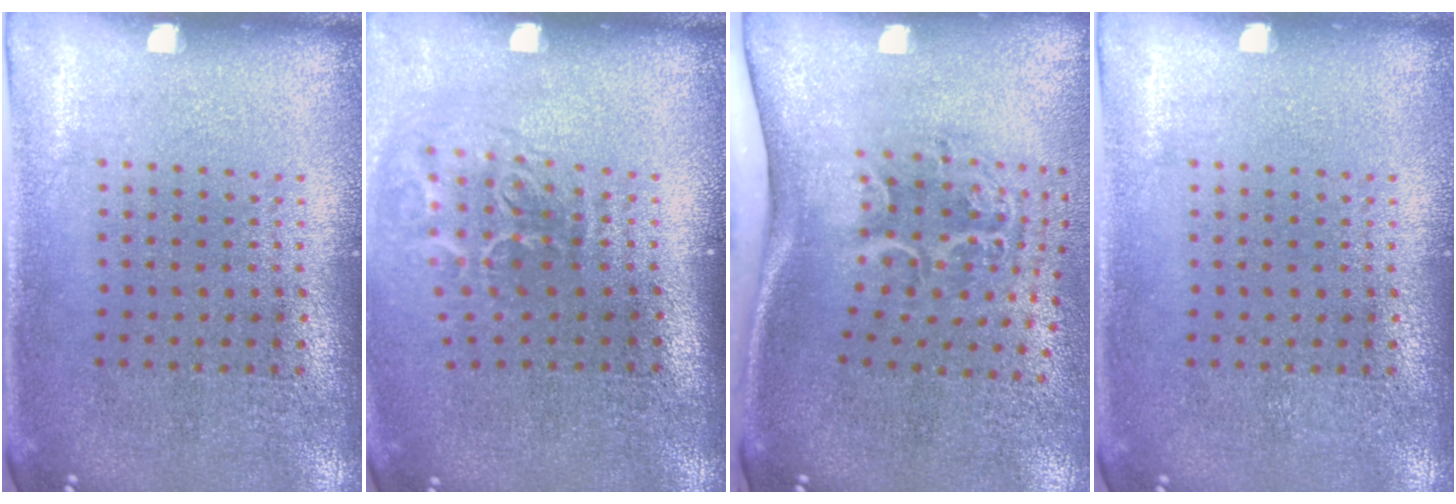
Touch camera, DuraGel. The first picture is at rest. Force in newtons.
{"total": 2.1, "press": 1.3, "slide": 1.6}
{"total": 2.2, "press": 1.3, "slide": 1.8}
{"total": 0.0}